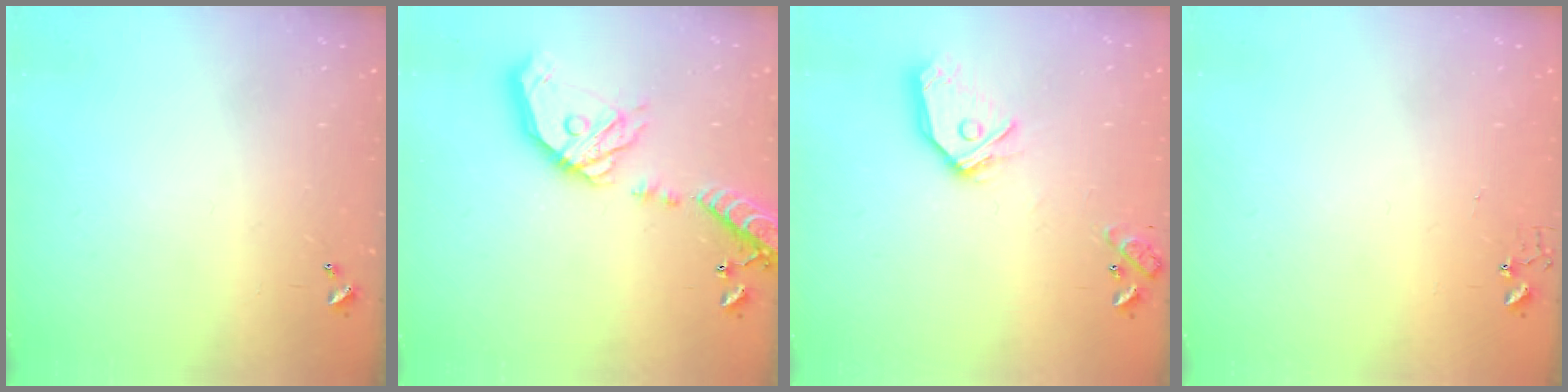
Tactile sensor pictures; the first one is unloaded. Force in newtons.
{"total": 21.8, "press": 21.5, "slide": 3.7}
{"total": 15.0, "press": 14.9, "slide": 2.2}
{"total": 5.0, "press": 5.0, "slide": 0.3}